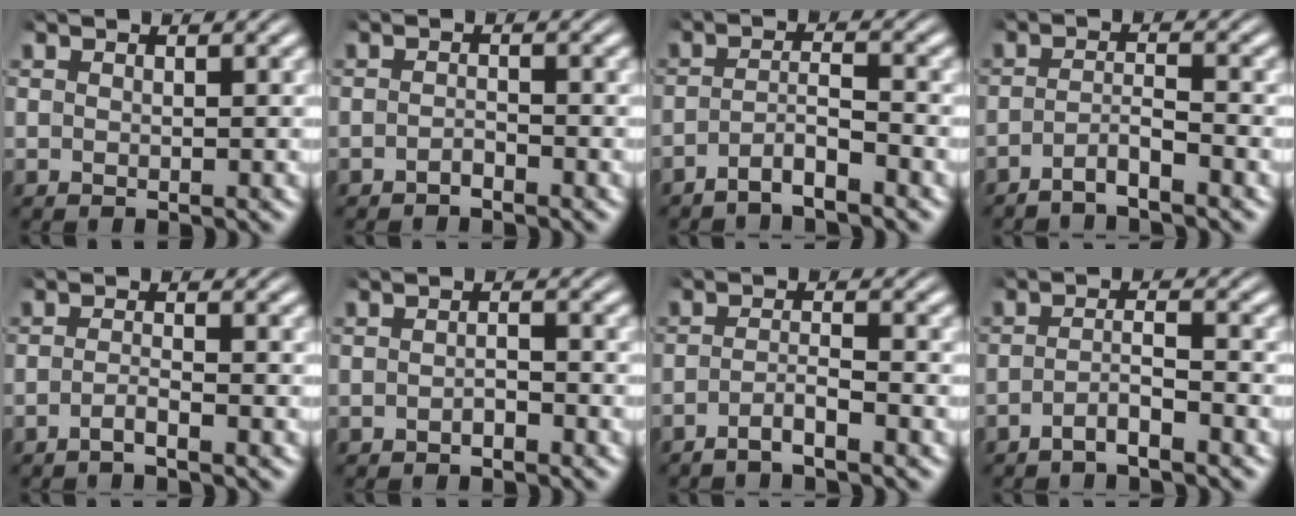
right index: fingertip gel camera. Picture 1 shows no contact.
{"total": 1.2, "force": [-1.2, 0.0, 0.1], "torque": [-0.001, -0.004, -0.022]}
{"total": 3.2, "force": [-2.9, 0.5, 1.5], "torque": [-0.026, -0.009, -0.047]}
{"total": 3.0, "force": [-2.8, 0.3, 1.1], "torque": [-0.023, -0.012, -0.045]}
{"total": 1.8, "force": [-1.7, -0.1, 0.8], "torque": [-0.019, -0.005, -0.032]}
{"total": 1.1, "force": [-1.0, 0.1, 0.4], "torque": [-0.003, -0.002, -0.017]}
{"total": 2.7, "force": [-2.5, 0.2, 1.1], "torque": [-0.025, -0.011, -0.042]}
{"total": 2.8, "force": [-2.4, 0.3, 1.4], "torque": [-0.023, -0.009, -0.040]}